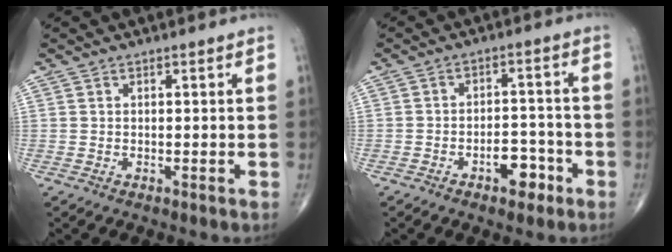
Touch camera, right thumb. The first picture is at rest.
{"total": 5.9, "force": [-3.1, 3.1, 3.8], "torque": [-0.034, 0.028, -0.046]}